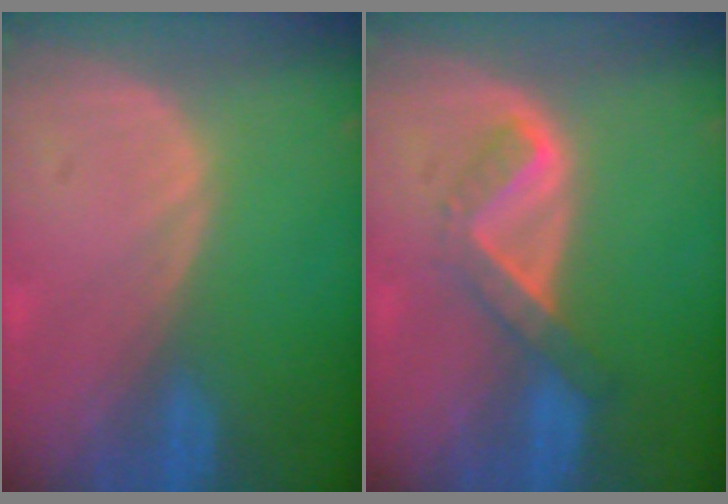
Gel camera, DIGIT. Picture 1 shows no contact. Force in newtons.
{"total": 5.2, "press": 4.5, "slide": 2.6}